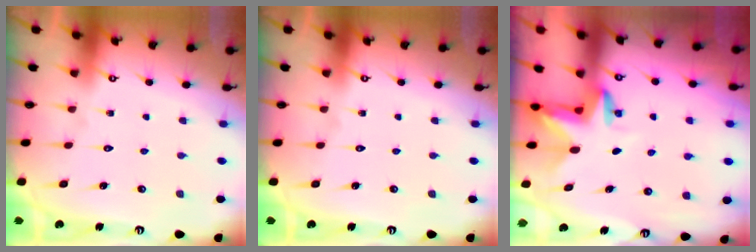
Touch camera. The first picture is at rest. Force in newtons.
{"total": 0.0}
{"total": 3.3, "press": 3.3, "slide": 0.2}